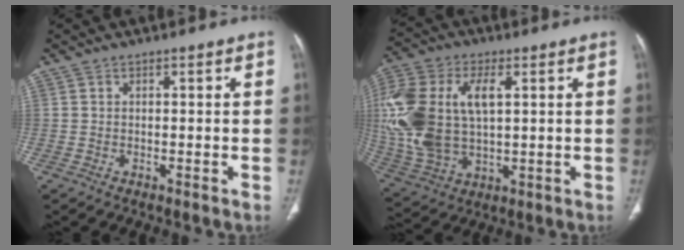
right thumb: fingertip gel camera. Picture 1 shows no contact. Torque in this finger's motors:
{"motor_torque": [2.17, 2.84, 2.30, 0.01, 0.28]}